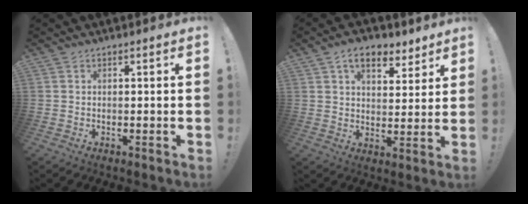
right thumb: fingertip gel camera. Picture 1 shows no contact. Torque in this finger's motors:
{"motor_torque": [0.06, 0.07, 0.02, 0.02, 0.01]}